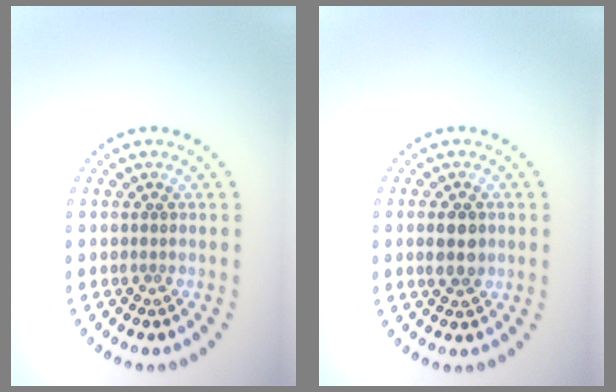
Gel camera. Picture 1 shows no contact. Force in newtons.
{"total": 2.2, "press": 2.2, "slide": 0.2}